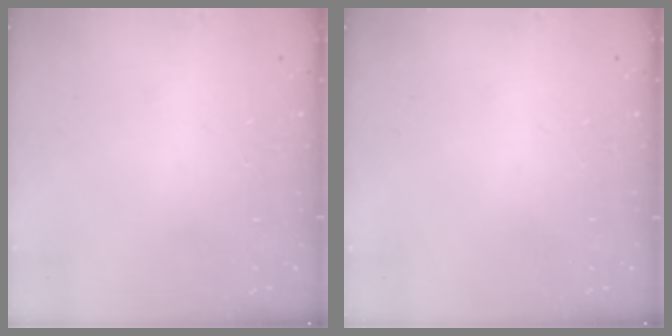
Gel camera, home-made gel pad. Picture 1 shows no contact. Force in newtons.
{"total": 0.0}